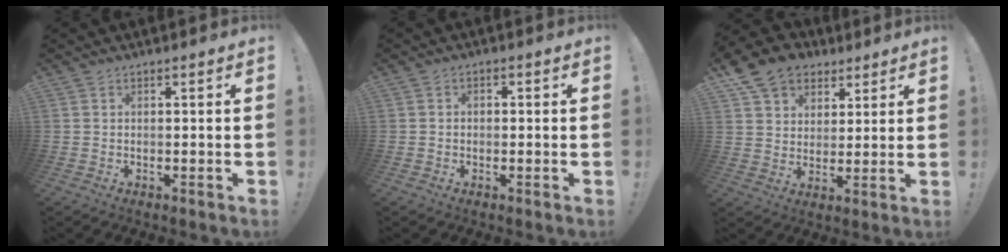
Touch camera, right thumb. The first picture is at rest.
{"total": 1.5, "force": [-1.0, 1.0, 0.5], "torque": [-0.009, 0.006, -0.018]}
{"total": 12.4, "force": [7.6, 9.1, 3.5], "torque": [-0.057, -0.042, 0.152]}